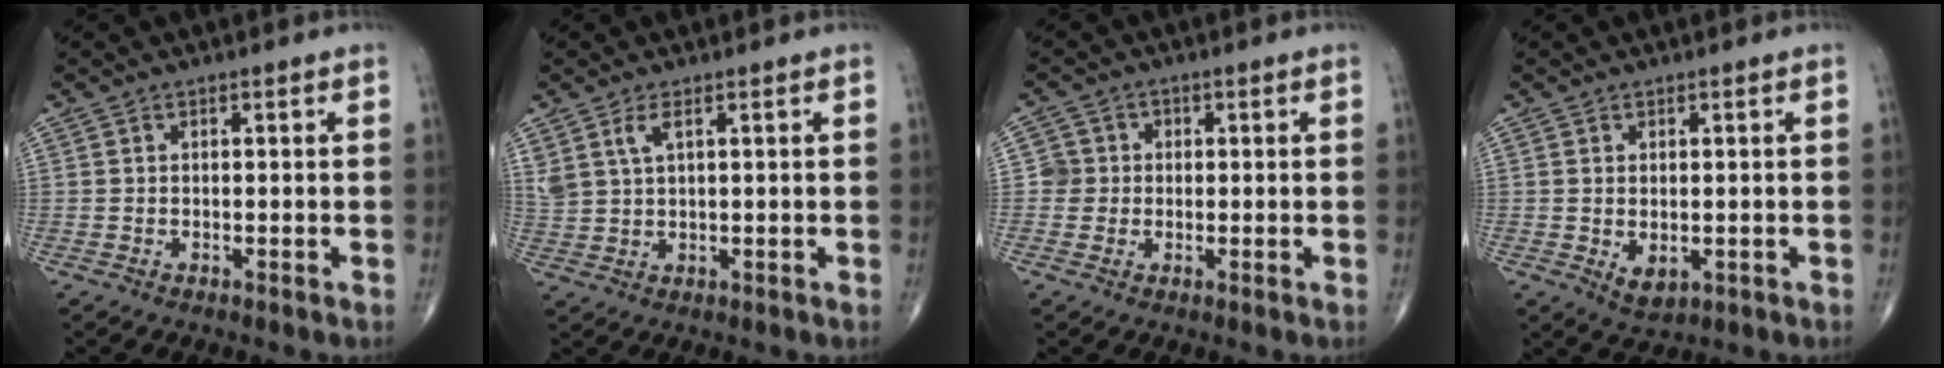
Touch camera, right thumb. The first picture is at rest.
{"total": 4.1, "force": [2.2, 1.7, 3.1], "torque": [-0.073, -0.003, 0.050]}
{"total": 3.4, "force": [0.0, 3.4, 0.1], "torque": [0.027, 0.010, -0.006]}
{"total": 3.4, "force": [-0.5, 2.1, 2.7], "torque": [-0.034, -0.005, 0.006]}